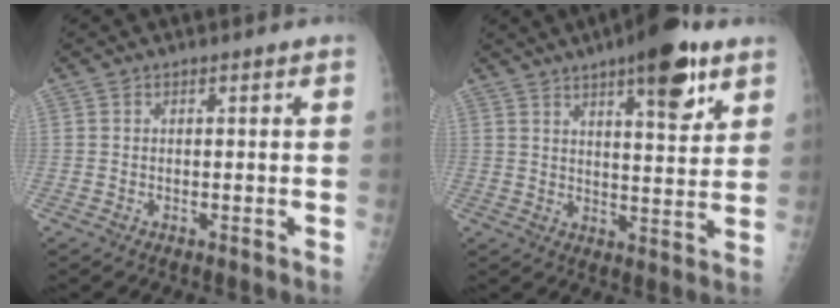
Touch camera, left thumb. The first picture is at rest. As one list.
[{"total": 13.2, "force": [7.6, 3.9, 10.0], "torque": [-0.118, -0.036, 0.106]}]